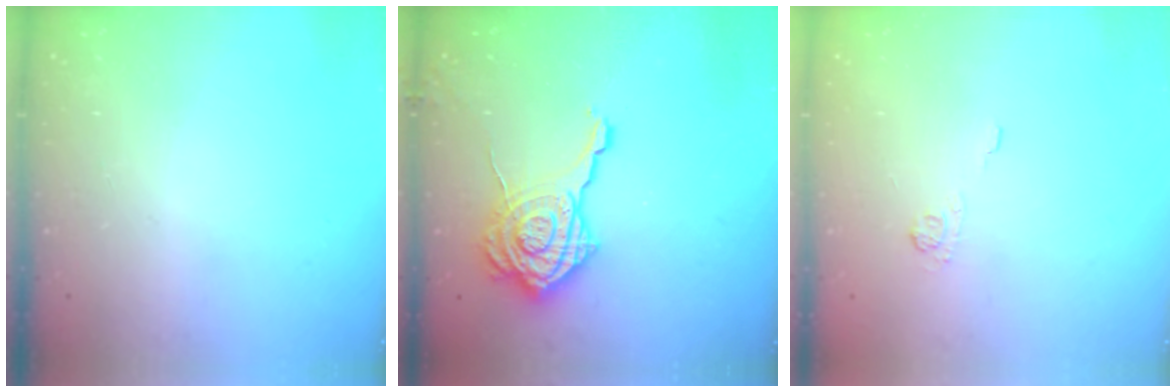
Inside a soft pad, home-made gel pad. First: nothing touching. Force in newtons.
{"total": 16.0, "press": 16.0, "slide": 1.2}
{"total": 4.1, "press": 3.9, "slide": 1.3}